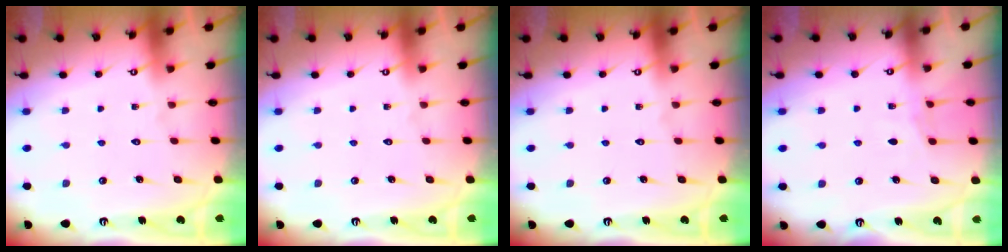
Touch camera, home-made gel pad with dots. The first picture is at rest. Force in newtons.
{"total": 0.0}
{"total": 0.0}
{"total": 4.8, "press": 4.8, "slide": 0.6}